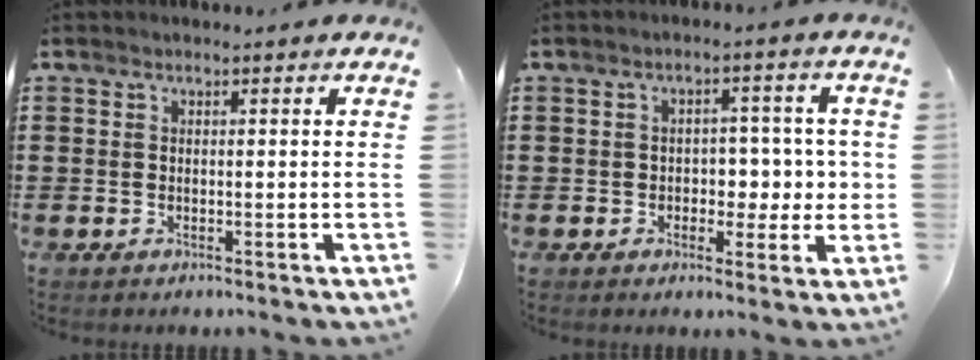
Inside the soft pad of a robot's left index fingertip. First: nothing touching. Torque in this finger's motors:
{"motor_torque": [0.18, 0.23, 0.17, 0.03]}